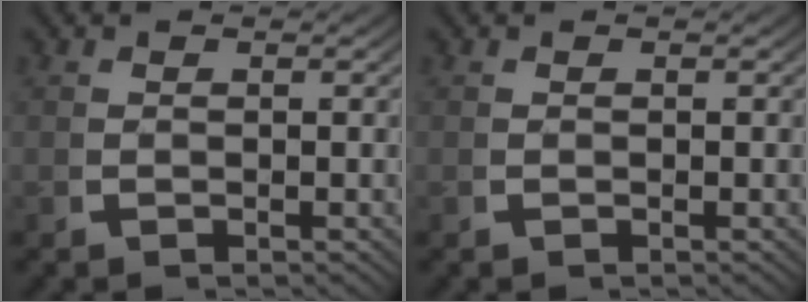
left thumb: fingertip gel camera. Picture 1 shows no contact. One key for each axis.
{"total": 0.0}